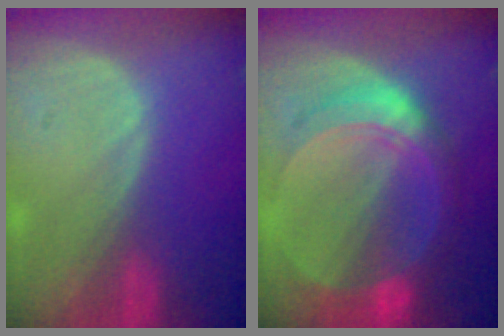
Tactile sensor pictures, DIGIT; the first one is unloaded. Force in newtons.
{"total": 8.7, "press": 8.7, "slide": 0.6}